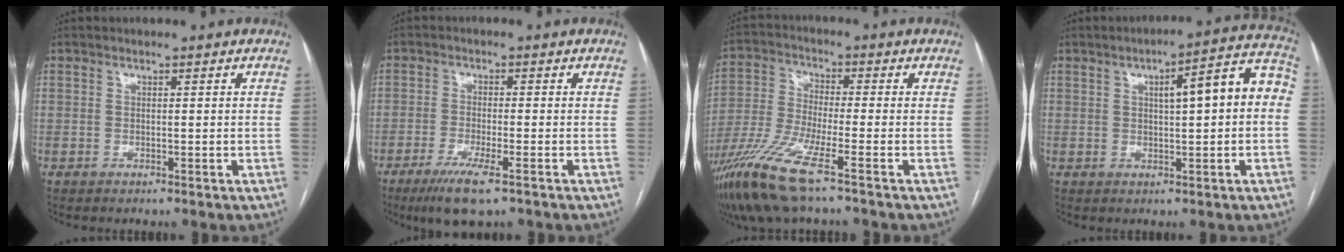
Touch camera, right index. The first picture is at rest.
{"total": 6.9, "force": [-4.2, 0.7, 5.4], "torque": [-0.100, -0.018, -0.072]}
{"total": 12.6, "force": [-7.9, 0.8, 9.8], "torque": [-0.206, -0.029, -0.154]}
{"total": 10.2, "force": [1.1, 1.9, 10.0], "torque": [-0.130, 0.037, 0.013]}